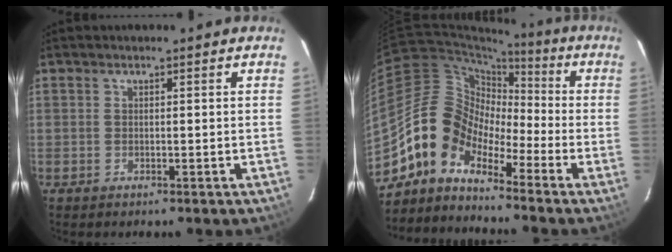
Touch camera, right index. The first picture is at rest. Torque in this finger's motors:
{"motor_torque": [1.06, -1.08, 0.44, -0.01]}